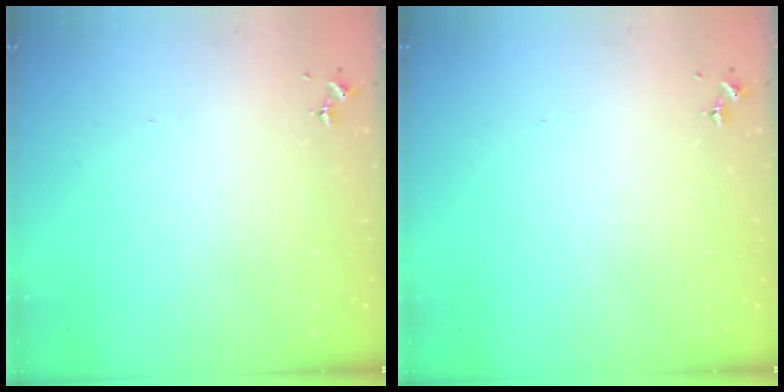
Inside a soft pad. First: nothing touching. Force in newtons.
{"total": 0.0}